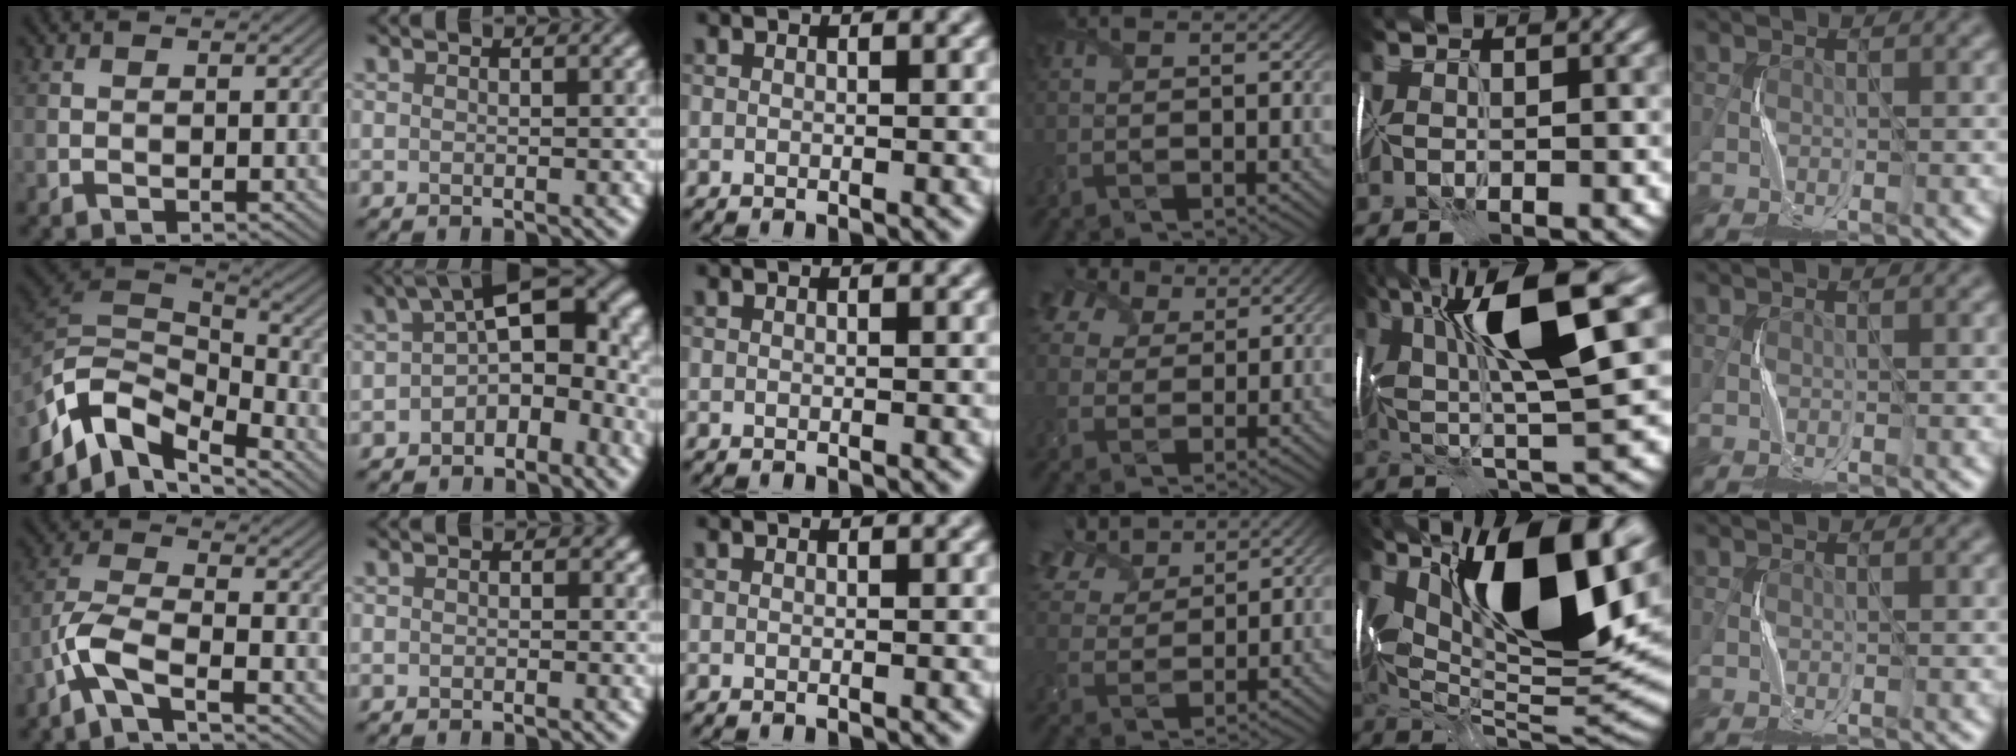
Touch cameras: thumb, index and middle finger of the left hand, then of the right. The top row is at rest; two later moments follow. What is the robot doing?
{"motion": "fold", "object": "tissue"}